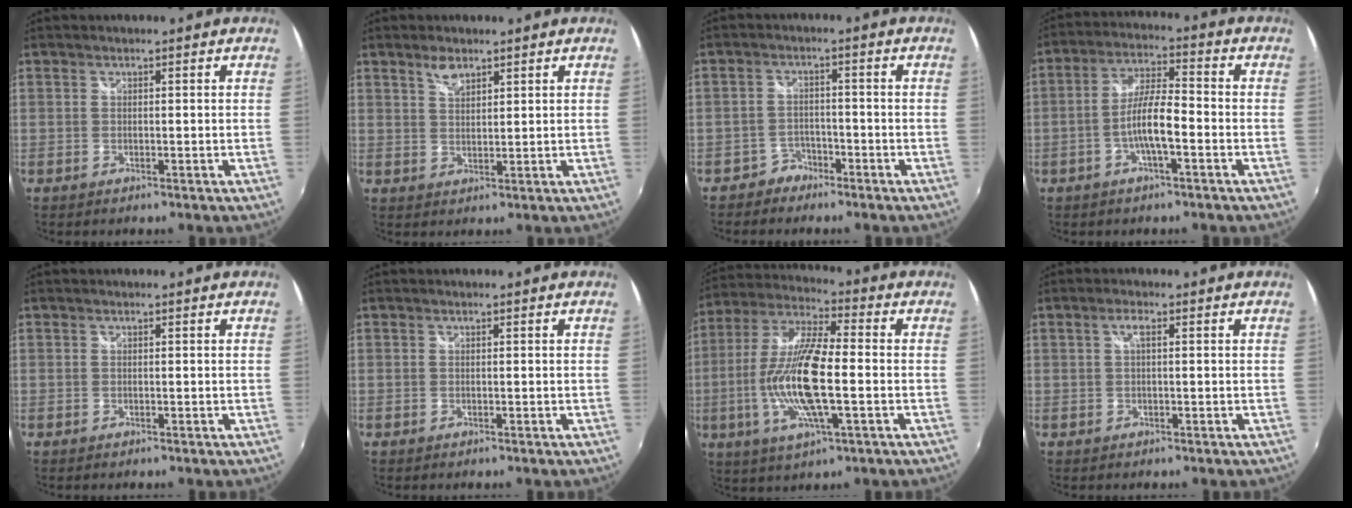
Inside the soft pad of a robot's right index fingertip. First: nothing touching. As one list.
[{"total": 3.3, "force": [2.4, 1.4, 1.8], "torque": [-0.031, 0.003, 0.043]}, {"total": 3.7, "force": [-3.0, 2.3, -0.2], "torque": [-0.002, 0.012, -0.055]}, {"total": 7.5, "force": [-2.8, 1.2, 6.9], "torque": [-0.139, 0.007, -0.051]}, {"total": 0.0}, {"total": 0.0}, {"total": 16.5, "force": [-2.9, 3.6, 15.8], "torque": [-0.317, -0.008, -0.059]}, {"total": 1.7, "force": [0.3, 0.3, 1.6], "torque": [-0.030, 0.005, 0.003]}]